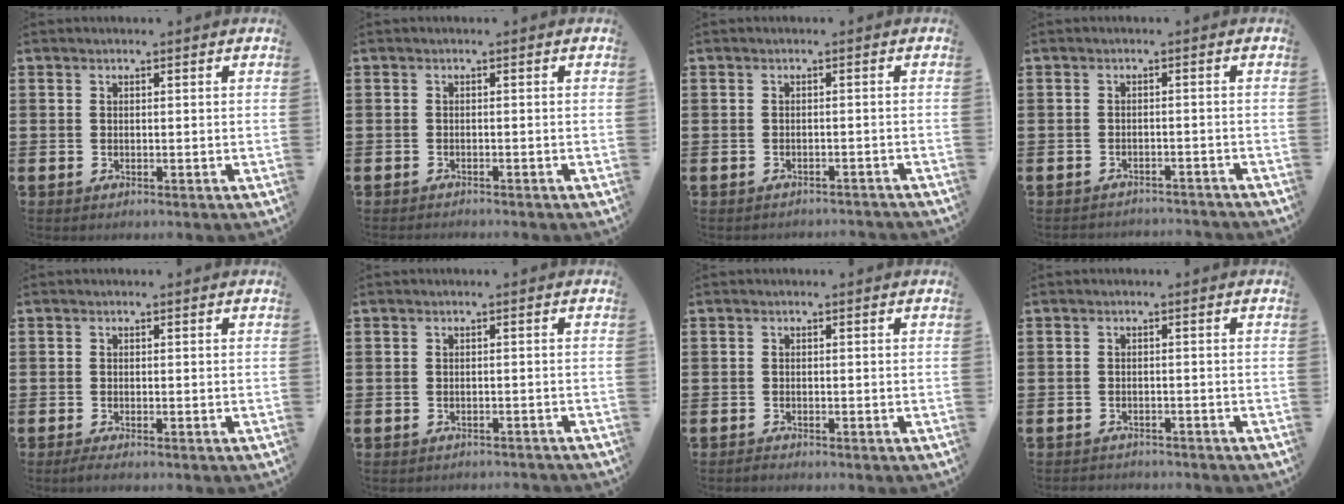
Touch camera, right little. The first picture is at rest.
{"total": 0.6, "force": [-0.6, -0.1, 0.0], "torque": [0.000, -0.001, -0.012]}
{"total": 1.0, "force": [-1.0, 0.0, 0.0], "torque": [-0.003, 0.001, -0.021]}
{"total": 1.6, "force": [-1.6, 0.0, -0.1], "torque": [-0.003, 0.003, -0.034]}
{"total": 0.9, "force": [-0.5, 0.1, 0.7], "torque": [-0.012, -0.002, -0.009]}
{"total": 0.8, "force": [-0.8, 0.0, 0.0], "torque": [-0.001, 0.000, -0.017]}
{"total": 0.7, "force": [-0.7, 0.1, 0.1], "torque": [-0.005, -0.003, -0.014]}
{"total": 0.7, "force": [-0.6, 0.1, -0.3], "torque": [0.002, 0.006, -0.015]}